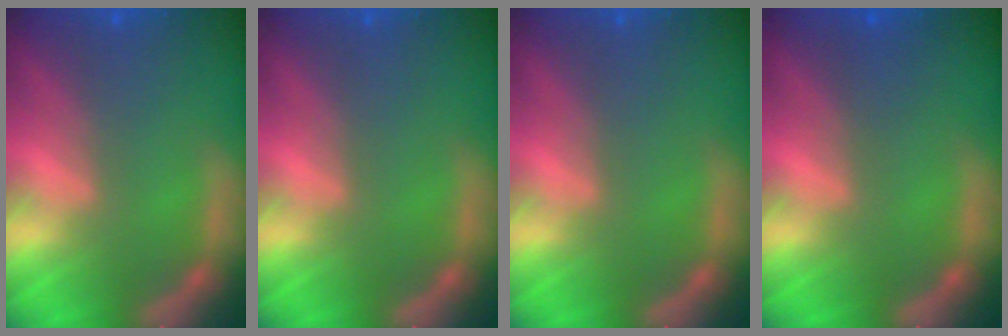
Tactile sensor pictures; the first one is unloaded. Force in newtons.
{"total": 0.0}
{"total": 0.0}
{"total": 1.0}